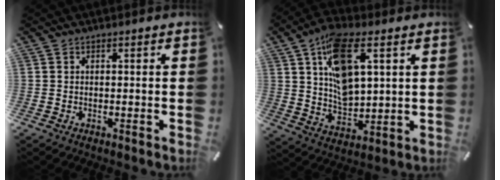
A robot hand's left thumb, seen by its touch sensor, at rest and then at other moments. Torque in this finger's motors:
{"motor_torque": [2.57, 2.44, 1.32, -1.45, 0.43]}